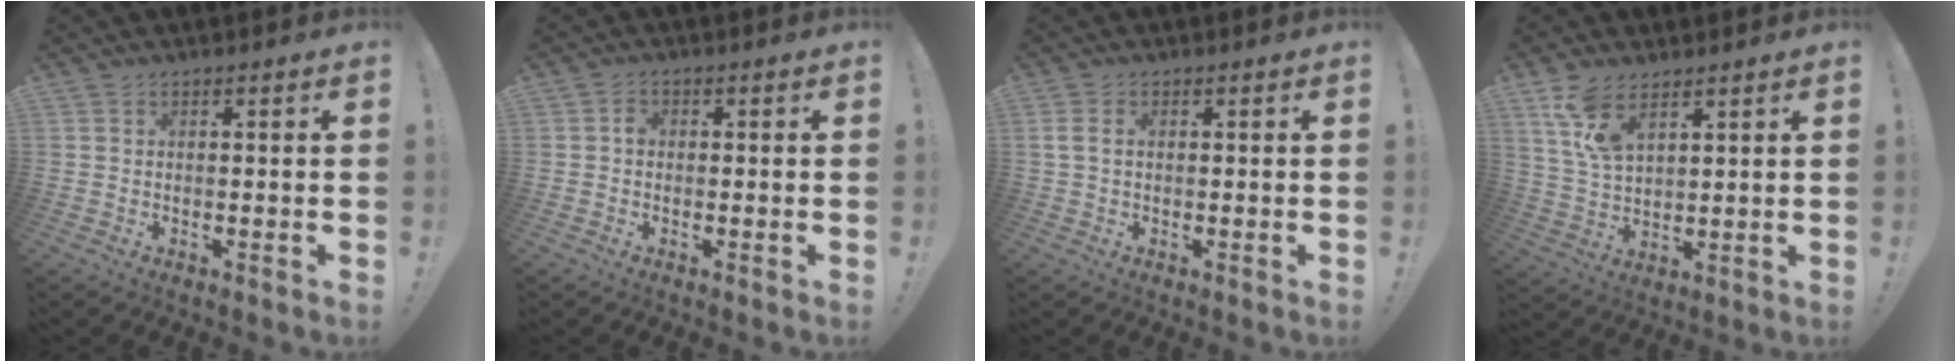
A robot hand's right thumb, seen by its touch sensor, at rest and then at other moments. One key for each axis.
{"total": 1.6, "fx": -0.5, "fy": 1.2, "fz": 0.9, "tx": -0.017, "ty": 0.006, "tz": -0.009}
{"total": 2.5, "fx": 0.3, "fy": 1.7, "fz": 1.8, "tx": -0.043, "ty": 0.010, "tz": 0.007}
{"total": 9.6, "fx": 6.0, "fy": 4.7, "fz": 5.8, "tx": -0.118, "ty": -0.016, "tz": 0.117}